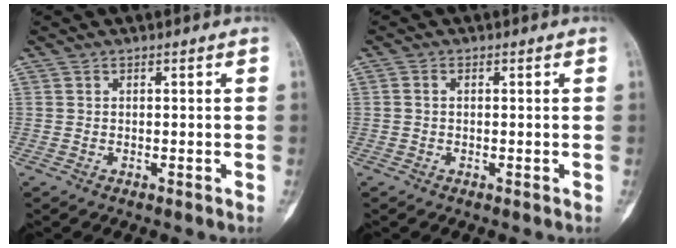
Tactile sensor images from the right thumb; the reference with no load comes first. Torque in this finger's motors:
{"motor_torque": [-0.12, 0.01, 0.15, -0.03, -0.06]}